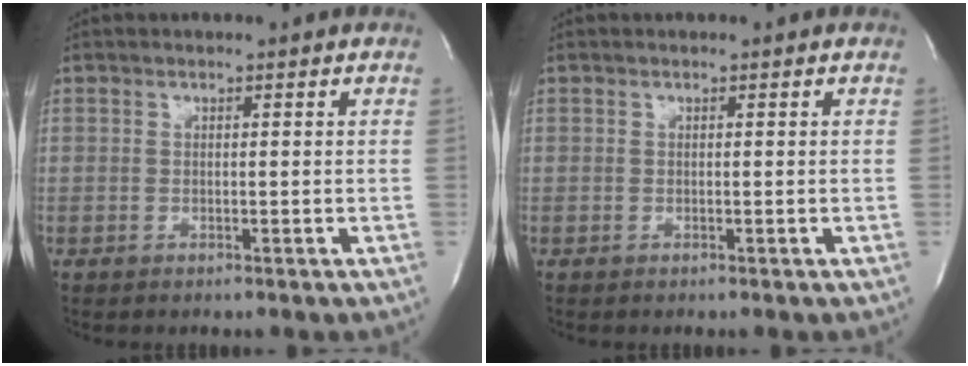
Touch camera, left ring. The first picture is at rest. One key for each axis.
{"total": 0.0}